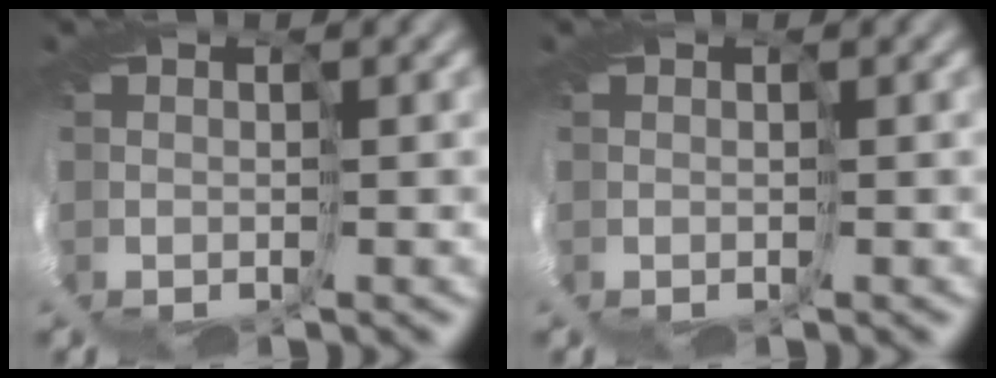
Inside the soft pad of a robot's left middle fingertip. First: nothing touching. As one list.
[{"total": 0.0}]